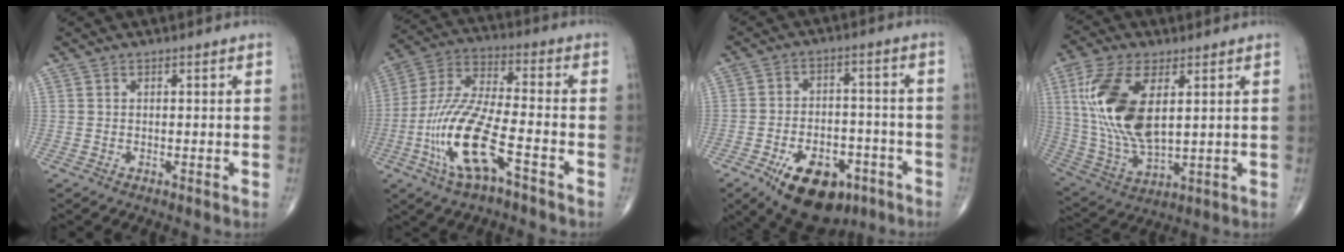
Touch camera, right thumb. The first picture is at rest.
{"total": 15.8, "force": [-6.5, 4.6, 13.7], "torque": [-0.296, 0.036, -0.119]}
{"total": 15.3, "force": [-8.5, 8.5, 9.5], "torque": [-0.122, 0.041, -0.123]}
{"total": 17.6, "force": [4.2, 8.5, 14.9], "torque": [-0.315, -0.016, 0.089]}